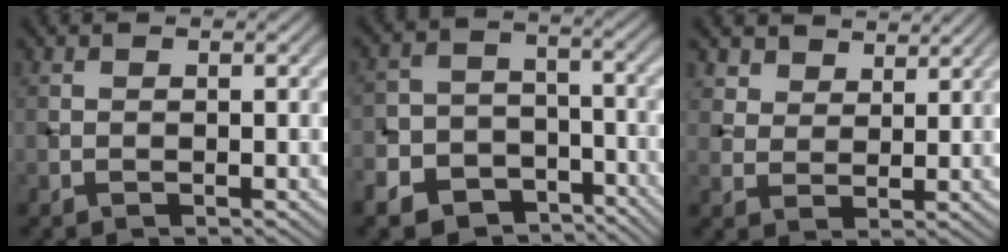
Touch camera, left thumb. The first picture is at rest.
{"total": 12.0, "force": [-8.1, 8.2, 3.3], "torque": [-0.096, -0.035, -0.127]}
{"total": 4.6, "force": [3.5, 2.6, 1.4], "torque": [-0.044, -0.017, 0.085]}